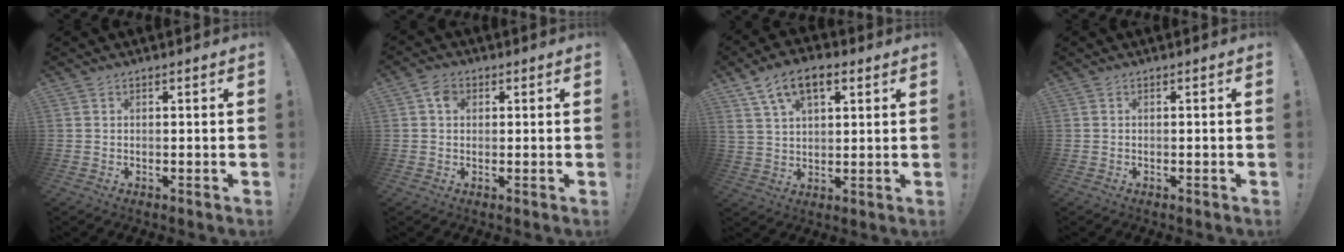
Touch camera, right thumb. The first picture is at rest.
{"total": 3.7, "force": [0.9, 2.9, 2.1], "torque": [-0.030, 0.002, 0.014]}
{"total": 11.0, "force": [5.4, 5.8, 7.6], "torque": [-0.128, -0.006, 0.105]}
{"total": 0.0}